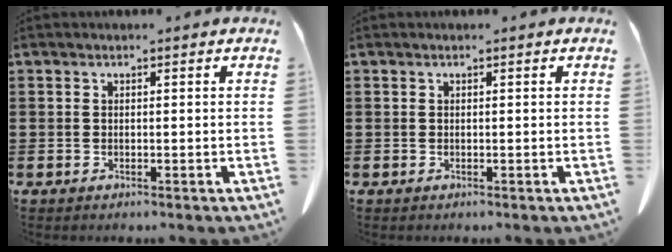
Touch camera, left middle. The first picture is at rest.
{"total": 0.0}